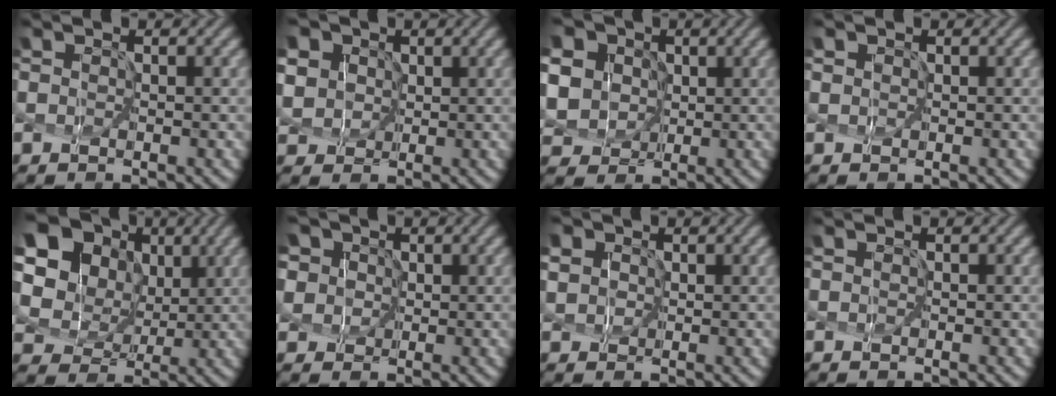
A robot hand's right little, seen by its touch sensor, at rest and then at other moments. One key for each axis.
{"total": 9.7, "fx": 3.7, "fy": 8.0, "fz": 4.1, "tx": -0.121, "ty": 0.027, "tz": 0.062}
{"total": 11.4, "fx": 2.9, "fy": 10.0, "fz": 4.8, "tx": -0.155, "ty": 0.019, "tz": 0.046}
{"total": 1.6, "fx": 0.8, "fy": 1.1, "fz": 0.7, "tx": 0.001, "ty": 0.015, "tz": -0.009}
{"total": 16.3, "fx": 5.9, "fy": 13.9, "fz": 6.1, "tx": -0.181, "ty": 0.011, "tz": 0.115}
{"total": 8.4, "fx": 3.6, "fy": 6.8, "fz": 3.6, "tx": -0.085, "ty": 0.035, "tz": 0.044}
{"total": 7.0, "fx": 2.8, "fy": 5.6, "fz": 3.2, "tx": -0.070, "ty": 0.029, "tz": 0.024}
{"total": 0.0}